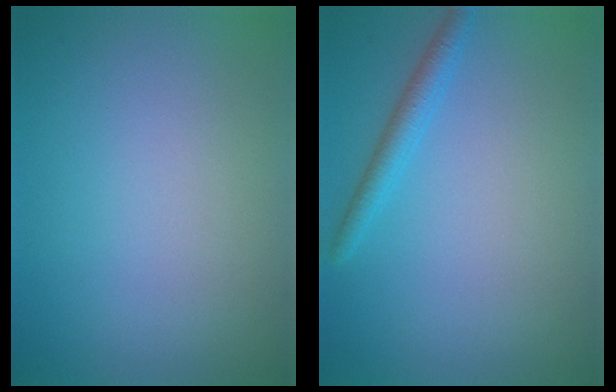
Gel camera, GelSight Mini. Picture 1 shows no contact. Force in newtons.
{"total": 1.9, "press": 1.9, "slide": 0.2}